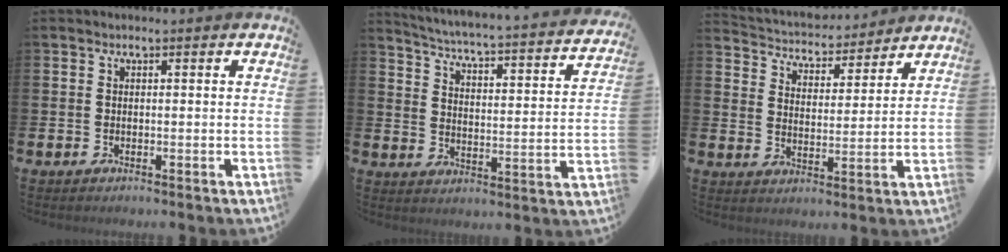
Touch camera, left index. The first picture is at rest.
{"total": 3.6, "force": [3.4, 0.0, 1.4], "torque": [-0.049, -0.039, 0.047]}
{"total": 4.7, "force": [4.4, 1.6, 0.1], "torque": [-0.035, -0.035, 0.074]}